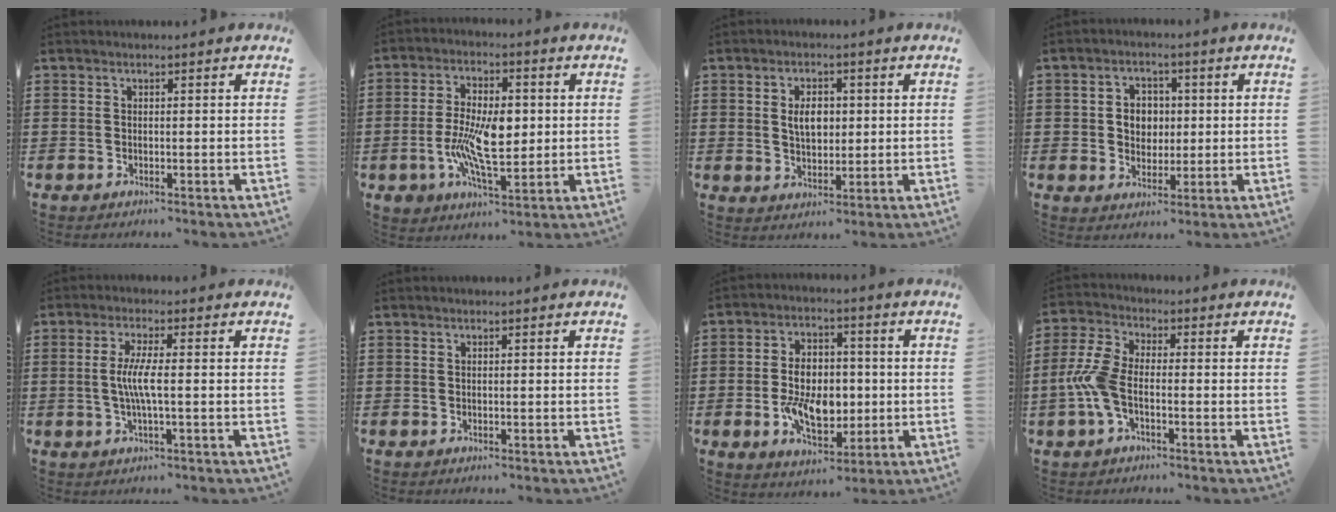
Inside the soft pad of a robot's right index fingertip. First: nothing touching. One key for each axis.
{"total": 10.7, "fx": -0.7, "fy": 5.3, "fz": 9.3, "tx": -0.186, "ty": 0.001, "tz": -0.016}
{"total": 4.4, "fx": 0.6, "fy": 2.8, "fz": 3.4, "tx": -0.056, "ty": 0.005, "tz": 0.005}
{"total": 4.4, "fx": 0.3, "fy": 4.0, "fz": 1.9, "tx": -0.045, "ty": 0.011, "tz": 0.000}
{"total": 4.5, "fx": -0.3, "fy": 0.3, "fz": 4.5, "tx": -0.095, "ty": -0.009, "tz": -0.013}
{"total": 0.0}
{"total": 9.2, "fx": -1.1, "fy": 5.7, "fz": 7.2, "tx": -0.136, "ty": 0.003, "tz": -0.024}
{"total": 7.2, "fx": -1.6, "fy": 3.4, "fz": 6.1, "tx": -0.155, "ty": -0.007, "tz": -0.037}